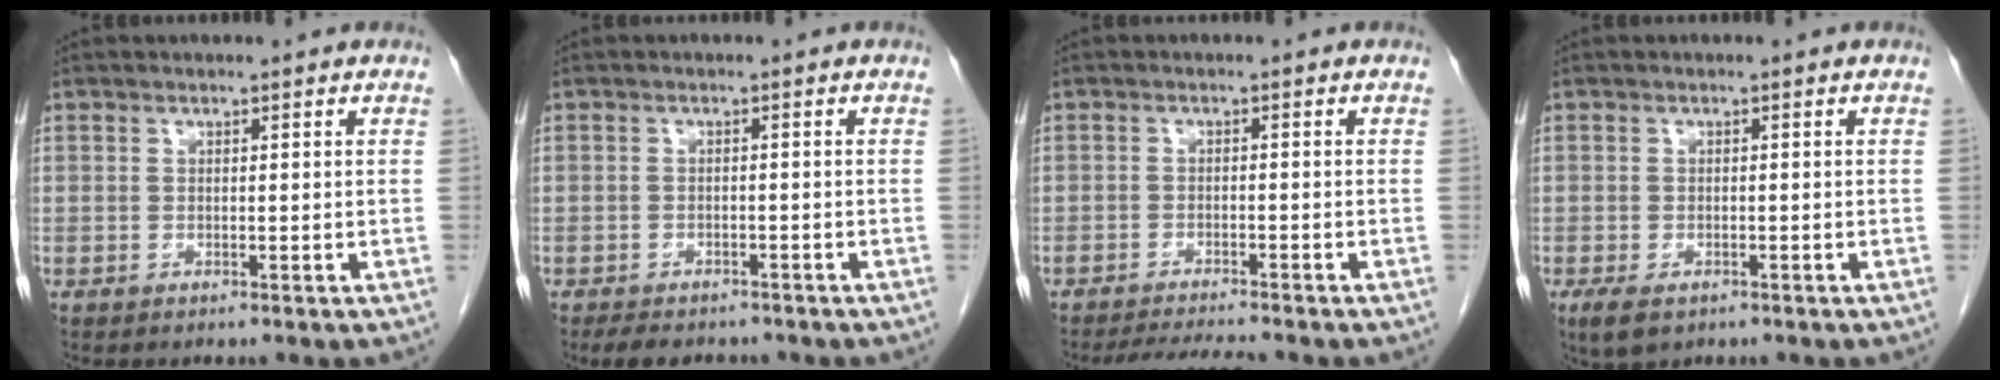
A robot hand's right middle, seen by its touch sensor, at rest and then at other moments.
{"total": 6.6, "force": [-5.5, 2.8, 2.5], "torque": [-0.034, -0.002, -0.071]}
{"total": 4.9, "force": [-4.6, -0.4, 1.7], "torque": [-0.027, -0.015, -0.076]}
{"total": 3.4, "force": [-2.0, 1.7, 2.2], "torque": [-0.046, -0.008, -0.027]}